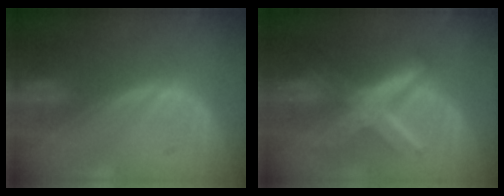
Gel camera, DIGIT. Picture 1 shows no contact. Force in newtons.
{"total": 8.8, "press": 8.8, "slide": 0.7}